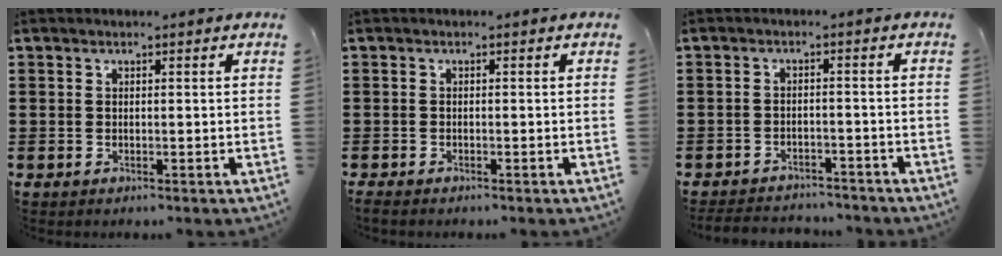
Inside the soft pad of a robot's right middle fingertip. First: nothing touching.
{"total": 0.7, "force": [-0.7, 0.2, 0.1], "torque": [-0.005, -0.001, -0.013]}
{"total": 3.1, "force": [-3.0, 0.6, 0.0], "torque": [-0.006, 0.002, -0.066]}